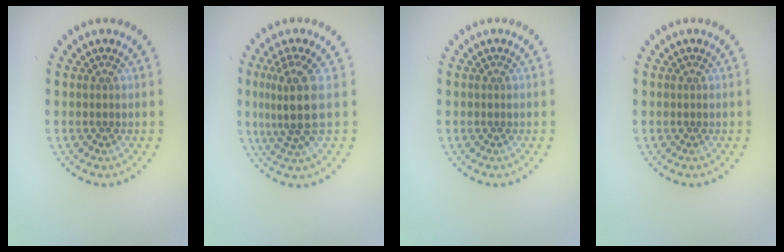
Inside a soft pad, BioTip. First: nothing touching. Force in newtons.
{"total": 4.1, "press": 3.2, "slide": 2.5}
{"total": 0.0}
{"total": 0.0}